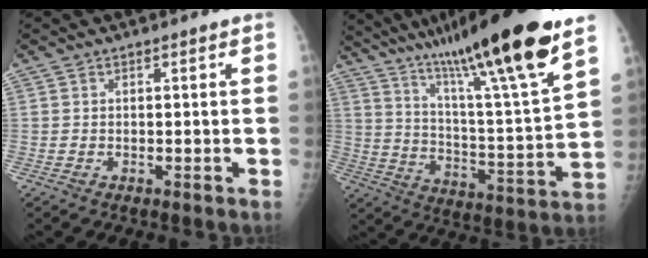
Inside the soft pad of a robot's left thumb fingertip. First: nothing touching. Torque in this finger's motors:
{"motor_torque": [1.65, -0.28, 1.44, -1.33, 0.32]}